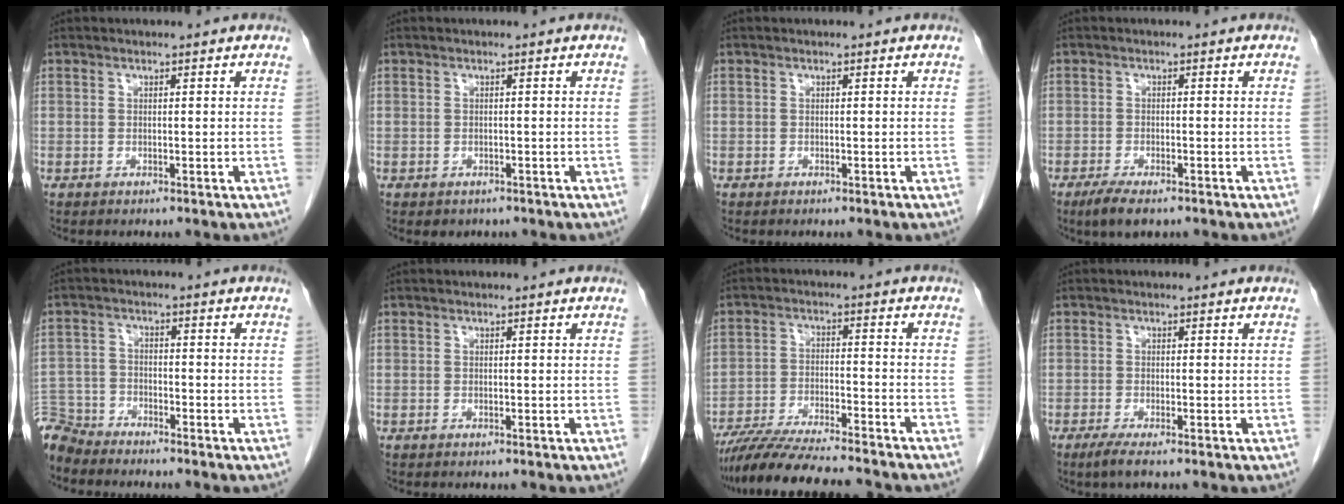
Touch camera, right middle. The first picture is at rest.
{"total": 1.4, "force": [-0.9, 1.0, 0.4], "torque": [-0.009, 0.000, -0.006]}
{"total": 0.0}
{"total": 4.3, "force": [-3.0, 1.2, 2.9], "torque": [-0.056, -0.008, -0.047]}
{"total": 5.9, "force": [-5.8, 1.3, -0.1], "torque": [0.004, -0.006, -0.115]}
{"total": 0.0}
{"total": 14.9, "force": [-13.2, 1.0, 6.9], "torque": [-0.111, -0.019, -0.208]}
{"total": 2.1, "force": [-1.4, 0.0, 1.6], "torque": [-0.038, -0.008, -0.030]}